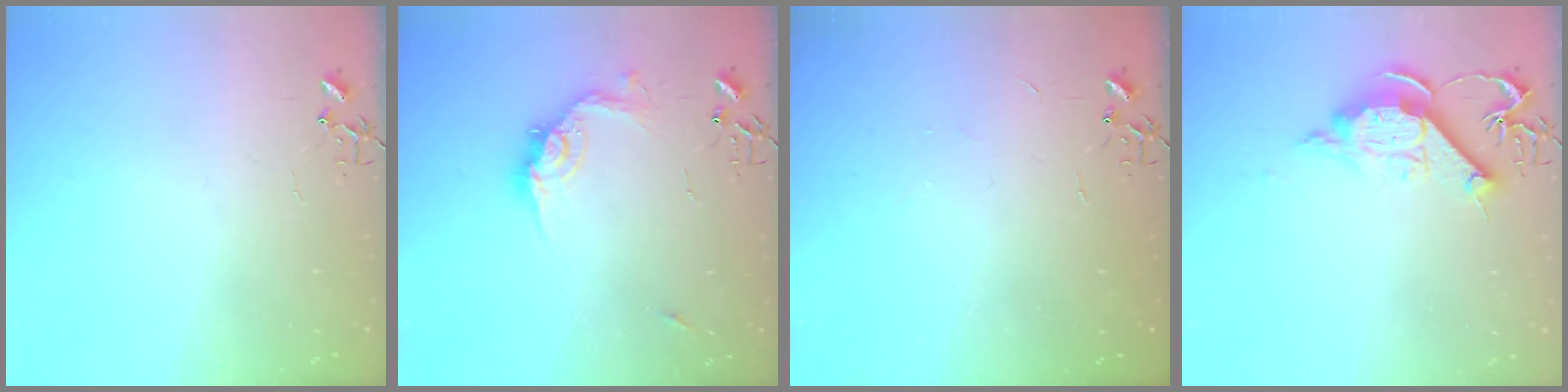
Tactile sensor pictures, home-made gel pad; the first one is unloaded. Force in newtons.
{"total": 13.4, "press": 13.4, "slide": 1.1}
{"total": 1.9, "press": 1.9, "slide": 0.3}
{"total": 12.0, "press": 11.9, "slide": 1.2}